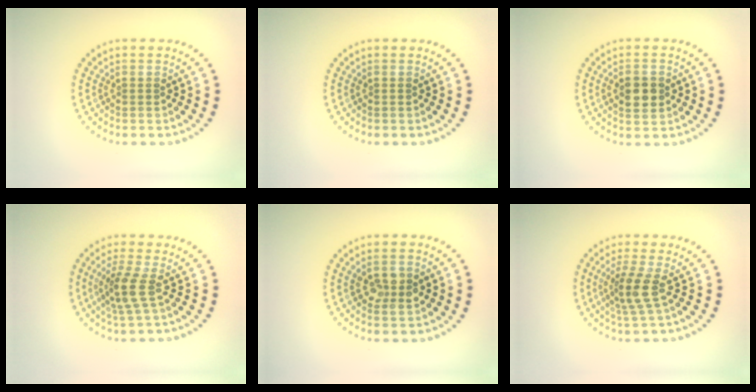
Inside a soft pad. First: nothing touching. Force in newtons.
{"total": 0.0}
{"total": 2.7, "press": 2.7, "slide": 0.0}
{"total": 2.7, "press": 2.1, "slide": 1.7}
{"total": 2.6, "press": 2.6, "slide": 0.0}
{"total": 2.8, "press": 2.2, "slide": 1.8}